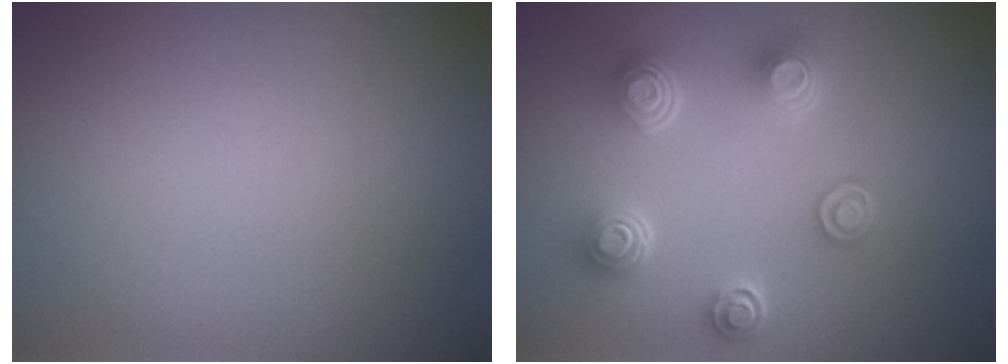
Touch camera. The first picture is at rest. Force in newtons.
{"total": 5.0, "press": 3.8, "slide": 3.3}